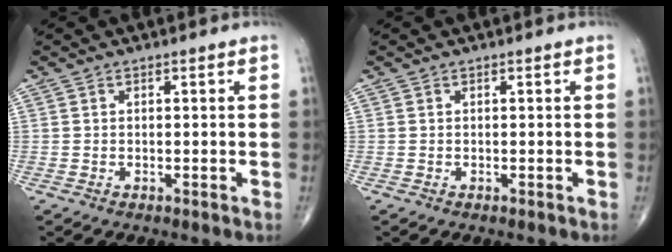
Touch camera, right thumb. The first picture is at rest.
{"total": 0.0}